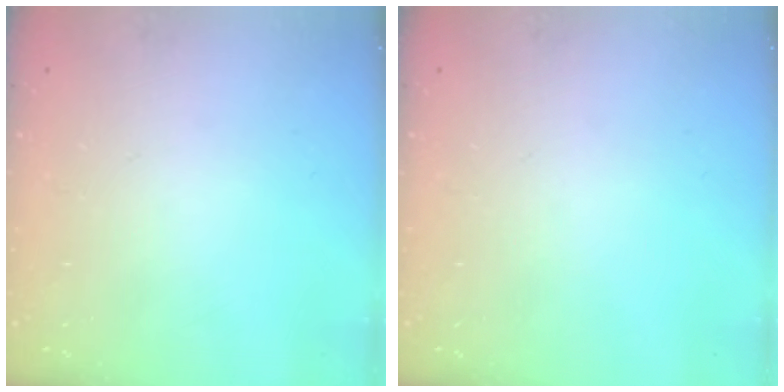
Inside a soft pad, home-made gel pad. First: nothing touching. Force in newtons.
{"total": 0.0}